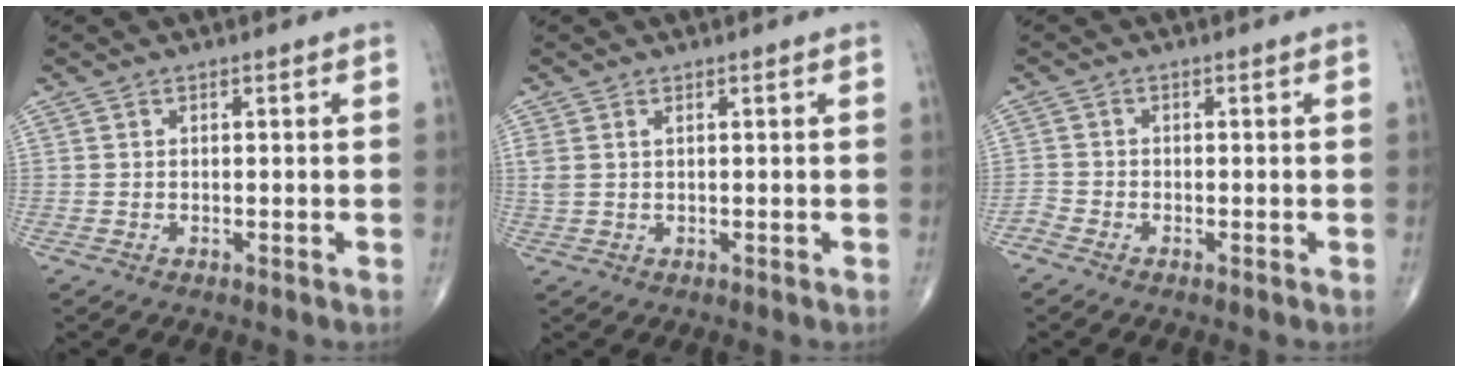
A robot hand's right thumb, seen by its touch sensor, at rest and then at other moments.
{"total": 2.1, "force": [0.8, 1.1, 1.6], "torque": [-0.051, 0.013, 0.023]}
{"total": 1.5, "force": [-1.4, 0.6, 0.2], "torque": [-0.005, -0.001, -0.033]}